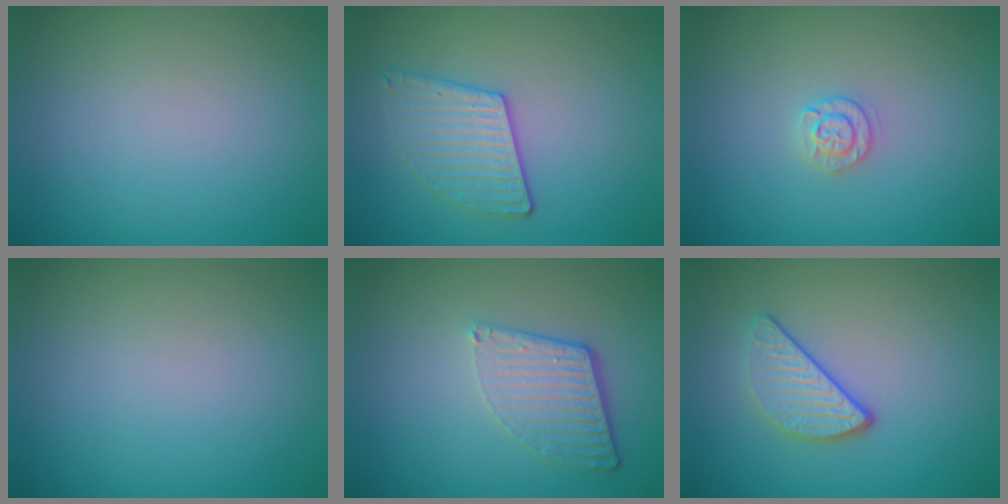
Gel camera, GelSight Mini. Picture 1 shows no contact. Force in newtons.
{"total": 3.0, "press": 2.9, "slide": 0.7}
{"total": 1.7, "press": 1.7, "slide": 0.3}
{"total": 0.0}
{"total": 4.1, "press": 2.9, "slide": 2.8}
{"total": 3.0, "press": 2.5, "slide": 1.6}